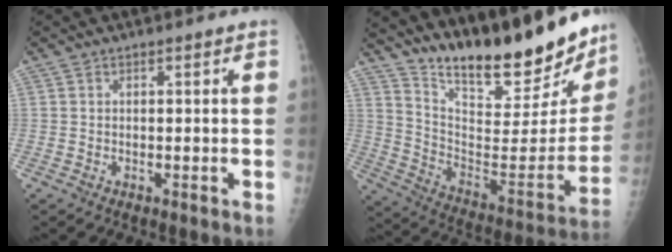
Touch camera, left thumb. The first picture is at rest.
{"total": 27.7, "force": [22.7, 7.1, 14.3], "torque": [-0.194, -0.128, 0.340]}